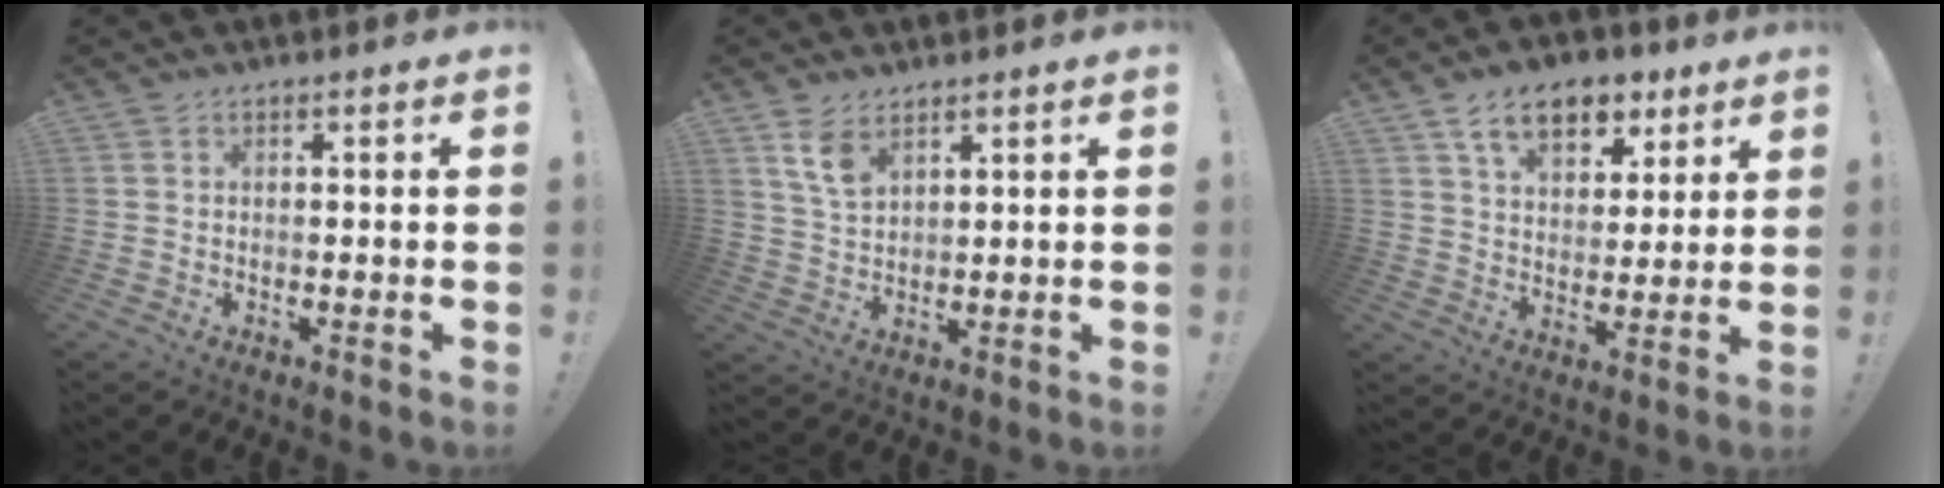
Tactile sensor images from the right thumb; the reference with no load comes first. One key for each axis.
{"total": 6.8, "fx": 4.2, "fy": 3.4, "fz": 4.0, "tx": -0.071, "ty": -0.020, "tz": 0.080}
{"total": 13.1, "fx": 7.3, "fy": 7.9, "fz": 7.4, "tx": -0.111, "ty": -0.030, "tz": 0.134}